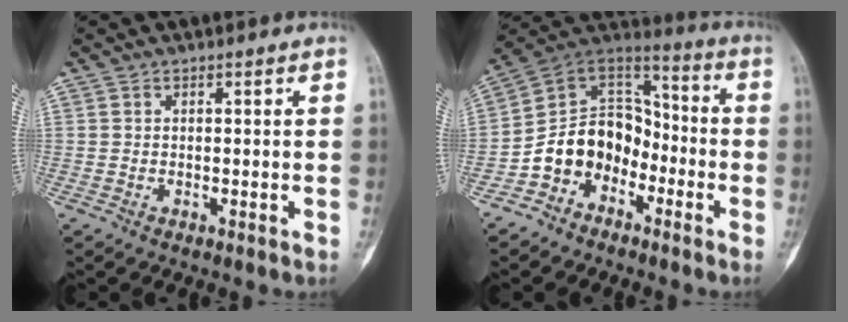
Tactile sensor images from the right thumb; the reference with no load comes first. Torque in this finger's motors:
{"motor_torque": [0.21, 0.21, 1.07, -1.07, 0.06]}